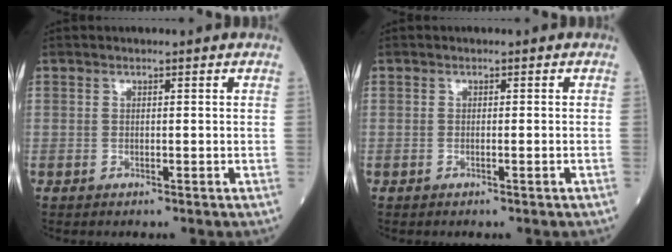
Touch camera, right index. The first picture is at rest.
{"total": 0.5, "force": [-0.3, -0.1, 0.4], "torque": [-0.009, 0.002, -0.005]}